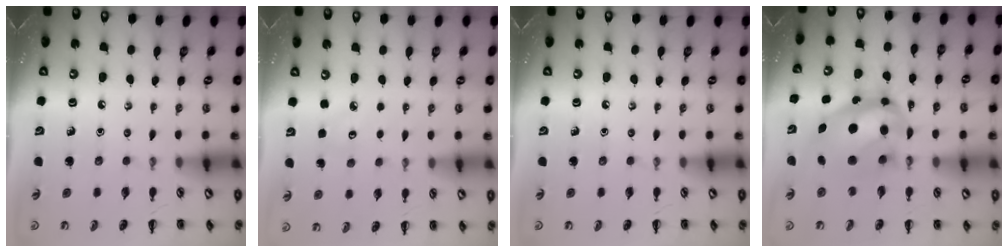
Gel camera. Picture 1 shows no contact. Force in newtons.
{"total": 3.4, "press": 3.3, "slide": 0.8}
{"total": 0.0}
{"total": 13.1, "press": 12.8, "slide": 2.9}